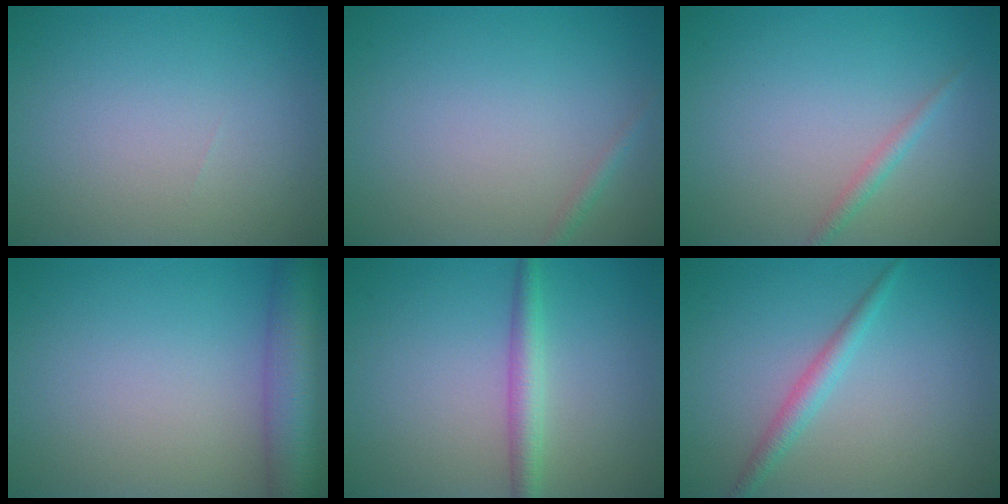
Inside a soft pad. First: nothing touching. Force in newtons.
{"total": 0.8, "press": 0.7, "slide": 0.1}
{"total": 1.2, "press": 1.2, "slide": 0.0}
{"total": 6.9, "press": 6.9, "slide": 0.4}
{"total": 2.5, "press": 2.5, "slide": 0.1}
{"total": 1.9, "press": 1.9, "slide": 0.1}